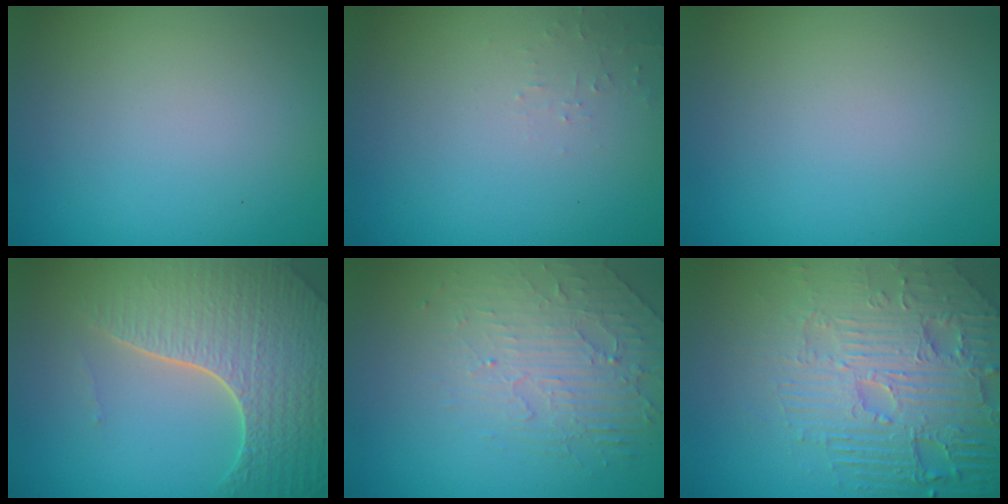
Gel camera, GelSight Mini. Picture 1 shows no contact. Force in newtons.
{"total": 0.8, "press": 0.7, "slide": 0.1}
{"total": 0.0}
{"total": 8.2, "press": 5.8, "slide": 5.9}
{"total": 2.5, "press": 1.8, "slide": 1.6}
{"total": 8.3, "press": 6.1, "slide": 5.7}